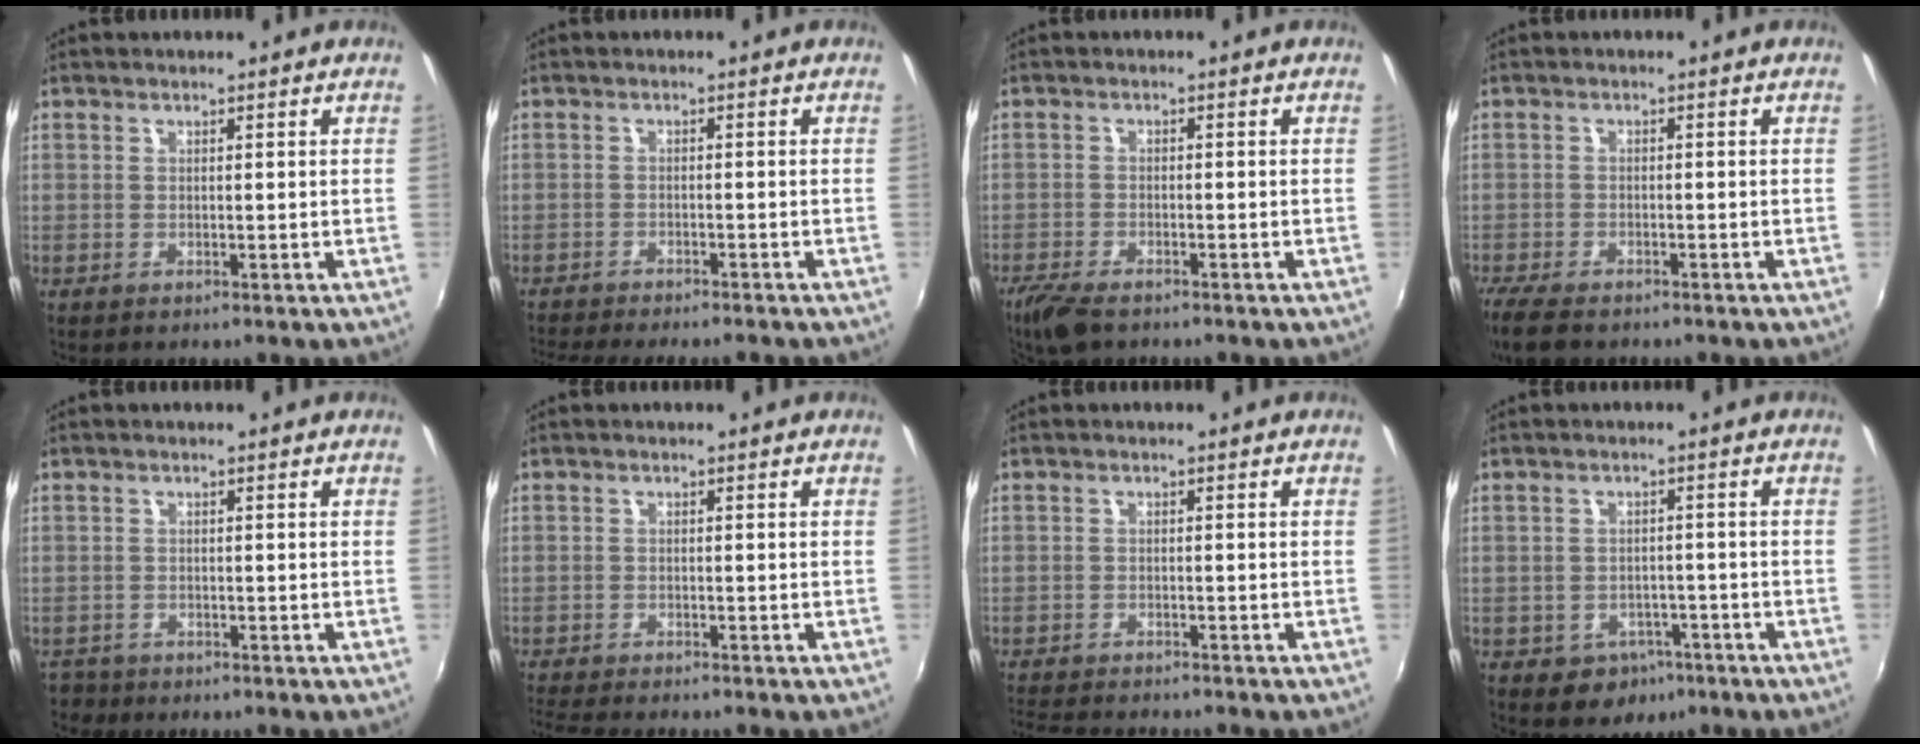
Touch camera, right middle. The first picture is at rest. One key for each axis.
{"total": 9.3, "fx": -8.4, "fy": 0.9, "fz": 3.8, "tx": -0.090, "ty": -0.020, "tz": -0.129}
{"total": 6.0, "fx": -4.6, "fy": 1.9, "fz": 3.2, "tx": -0.088, "ty": -0.019, "tz": -0.088}
{"total": 6.6, "fx": -5.3, "fy": 2.1, "fz": 3.2, "tx": -0.090, "ty": -0.030, "tz": -0.102}
{"total": 3.0, "fx": -2.4, "fy": 1.8, "fz": 0.2, "tx": -0.016, "ty": -0.004, "tz": -0.045}
{"total": 6.2, "fx": -5.7, "fy": 0.4, "fz": 2.4, "tx": -0.064, "ty": -0.022, "tz": -0.098}
{"total": 7.8, "fx": -7.3, "fy": 1.1, "fz": 2.7, "tx": -0.074, "ty": -0.019, "tz": -0.119}
{"total": 5.9, "fx": -3.3, "fy": 4.6, "fz": 1.7, "tx": -0.042, "ty": 0.006, "tz": -0.033}